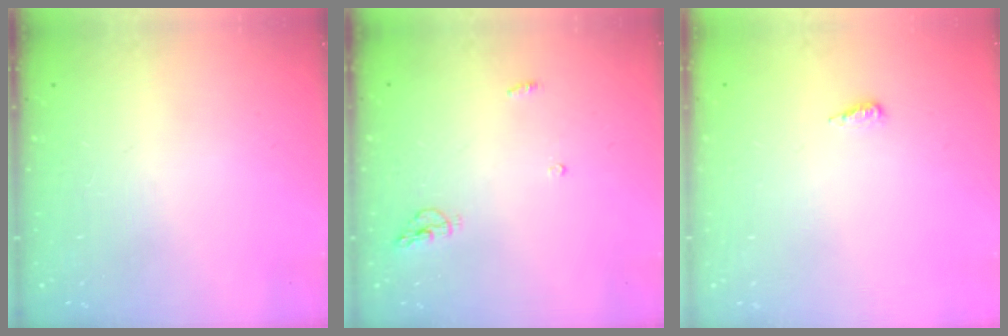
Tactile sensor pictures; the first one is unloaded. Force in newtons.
{"total": 5.0, "press": 4.9, "slide": 0.2}
{"total": 4.3, "press": 4.2, "slide": 0.9}